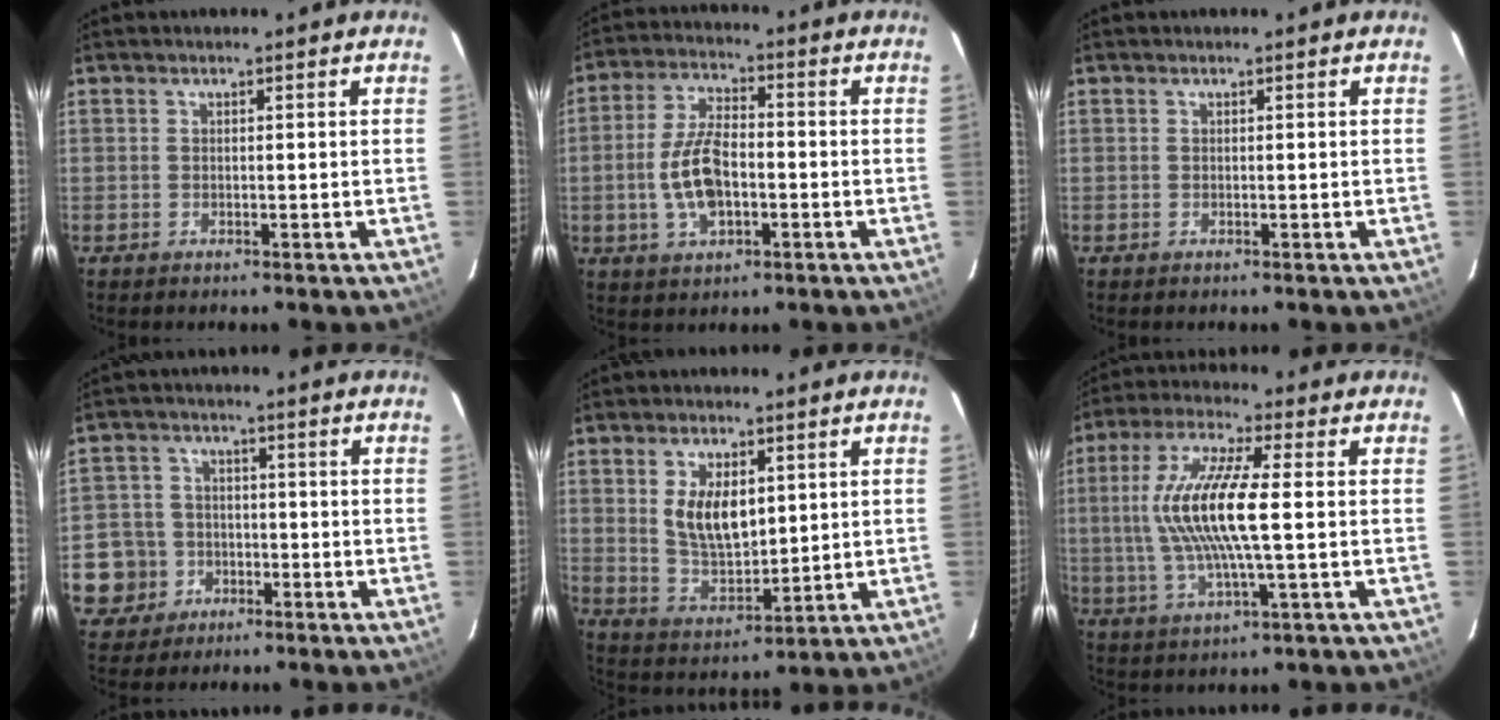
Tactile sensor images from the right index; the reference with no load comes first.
{"total": 10.0, "force": [-2.1, 5.0, 8.4], "torque": [-0.173, 0.005, -0.034]}
{"total": 0.0}
{"total": 8.4, "force": [-2.6, 7.9, 1.2], "torque": [-0.049, 0.020, -0.039]}
{"total": 9.6, "force": [2.5, 5.1, 7.7], "torque": [-0.149, -0.002, 0.060]}
{"total": 14.1, "force": [0.3, 2.4, 13.9], "torque": [-0.275, 0.001, 0.005]}